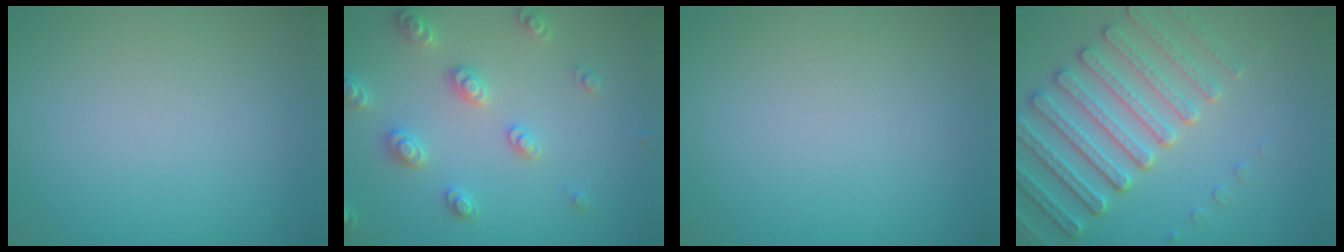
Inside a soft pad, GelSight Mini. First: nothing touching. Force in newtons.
{"total": 3.4, "press": 3.2, "slide": 1.0}
{"total": 0.0}
{"total": 5.6, "press": 5.1, "slide": 2.2}